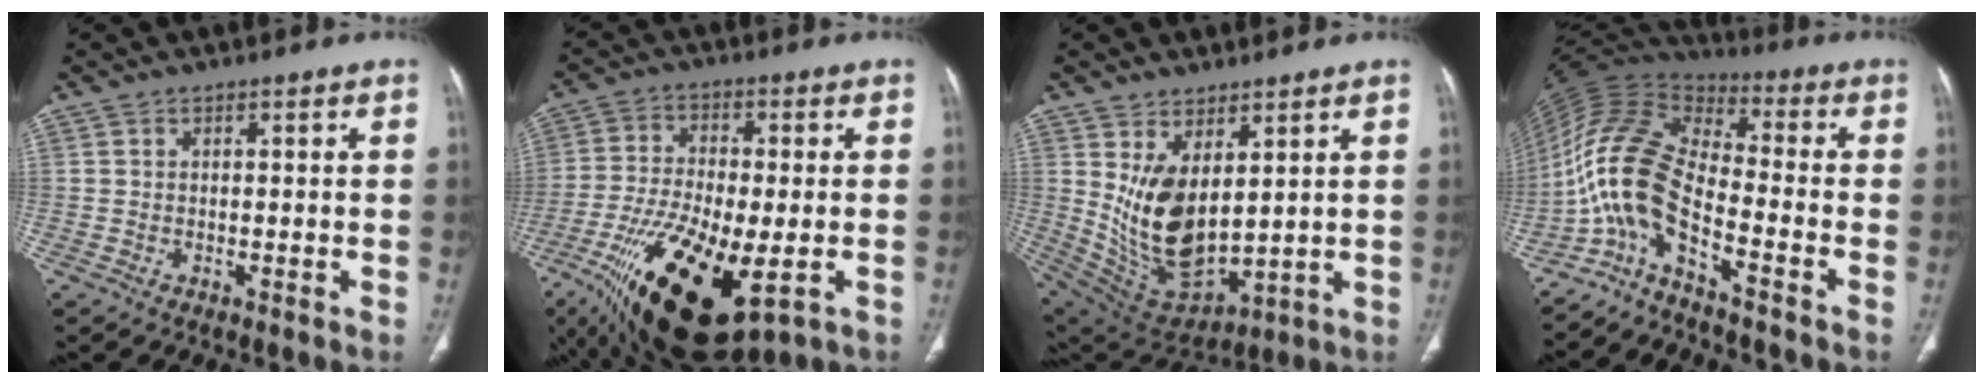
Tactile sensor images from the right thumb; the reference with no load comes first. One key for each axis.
{"total": 21.6, "fx": -8.1, "fy": 8.5, "fz": 18.1, "tx": -0.363, "ty": -0.020, "tz": -0.127}
{"total": 13.6, "fx": 3.5, "fy": 7.3, "fz": 11.0, "tx": -0.192, "ty": -0.030, "tz": 0.098}
{"total": 12.9, "fx": -6.7, "fy": 4.2, "fz": 10.2, "tx": -0.221, "ty": 0.070, "tz": -0.141}